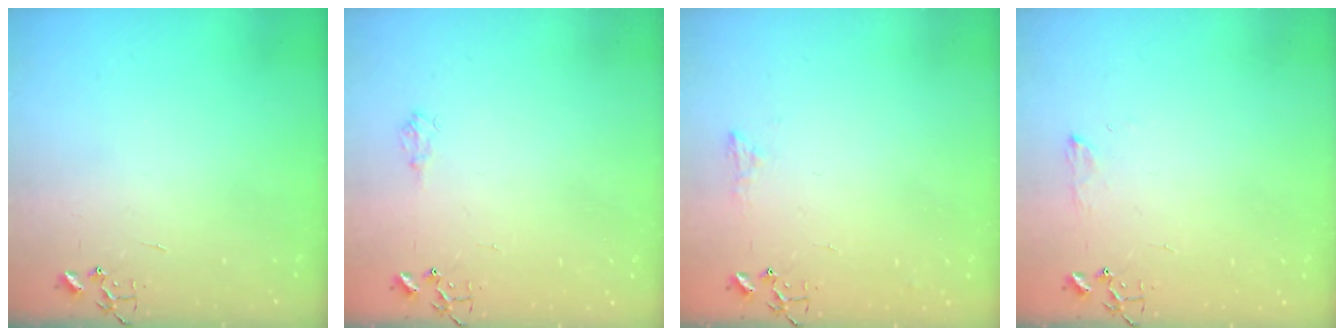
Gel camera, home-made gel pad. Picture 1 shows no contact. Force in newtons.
{"total": 6.1, "press": 6.1, "slide": 0.8}
{"total": 6.4, "press": 6.4, "slide": 0.6}
{"total": 6.3, "press": 6.2, "slide": 0.8}